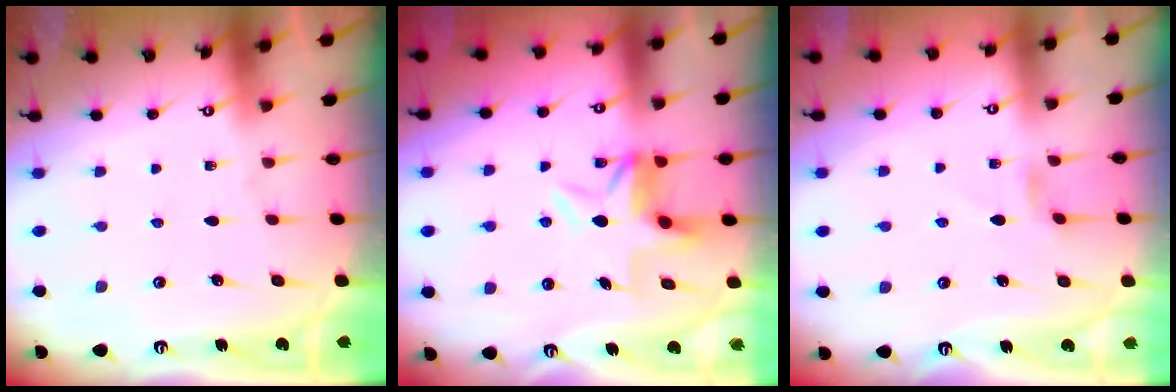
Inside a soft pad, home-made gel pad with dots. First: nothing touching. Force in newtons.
{"total": 5.7, "press": 5.7, "slide": 0.5}
{"total": 2.1, "press": 2.1, "slide": 0.4}